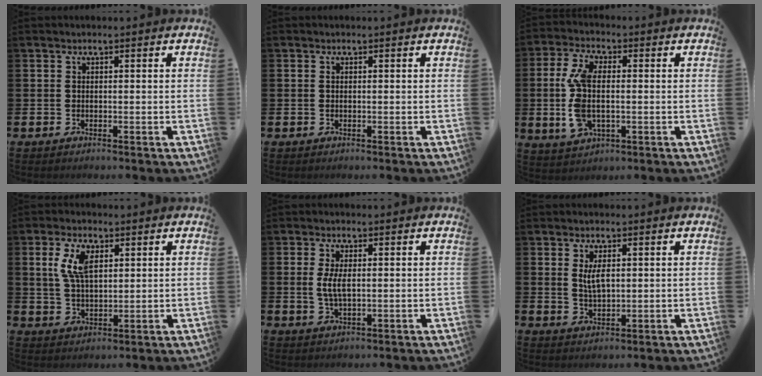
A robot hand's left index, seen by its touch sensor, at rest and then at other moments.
{"total": 0.0}
{"total": 8.1, "force": [0.3, 4.3, 6.9], "torque": [-0.156, 0.005, 0.000]}
{"total": 6.2, "force": [2.9, 3.0, 4.6], "torque": [-0.085, 0.000, 0.047]}
{"total": 3.6, "force": [0.5, 1.5, 3.3], "torque": [-0.064, 0.004, 0.008]}
{"total": 3.2, "force": [1.3, 1.3, 2.6], "torque": [-0.037, -0.002, 0.018]}